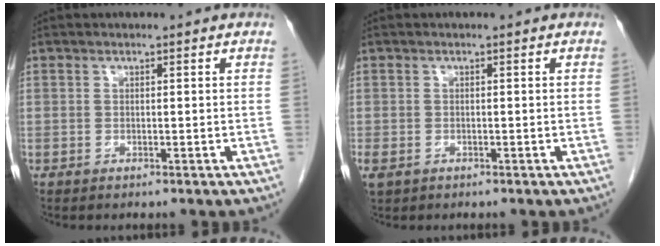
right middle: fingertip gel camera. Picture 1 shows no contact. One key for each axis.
{"total": 2.4, "fx": -1.3, "fy": 1.5, "fz": 1.4, "tx": -0.034, "ty": -0.007, "tz": -0.017}